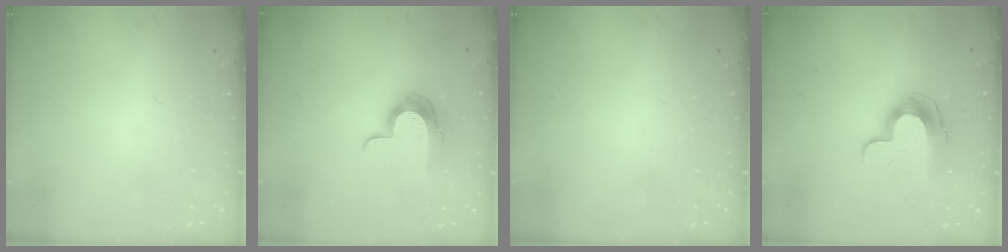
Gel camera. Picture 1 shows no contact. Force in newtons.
{"total": 11.3, "press": 11.2, "slide": 0.7}
{"total": 0.0}
{"total": 10.0, "press": 9.9, "slide": 1.1}